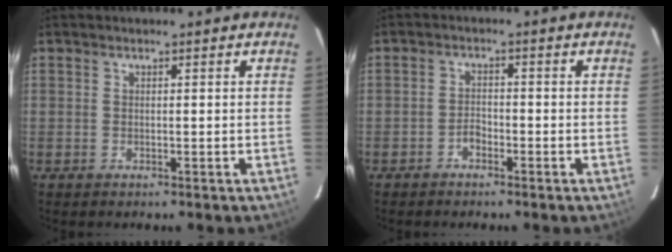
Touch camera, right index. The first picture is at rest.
{"total": 2.0, "force": [-1.5, 1.1, 0.8], "torque": [-0.015, 0.005, -0.027]}